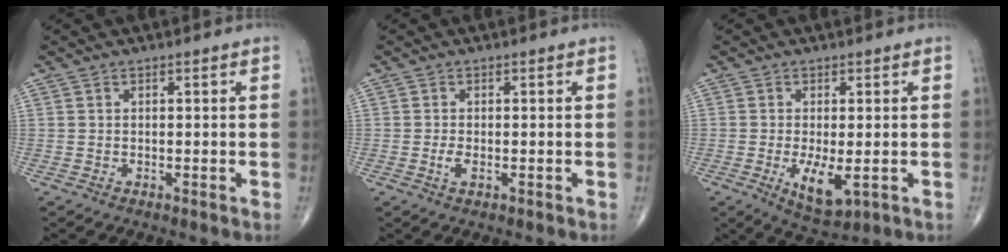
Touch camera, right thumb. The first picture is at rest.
{"total": 1.8, "force": [-0.4, 0.8, 1.6], "torque": [-0.035, -0.003, -0.009]}
{"total": 6.4, "force": [-1.4, 2.5, 5.7], "torque": [-0.098, -0.018, -0.013]}